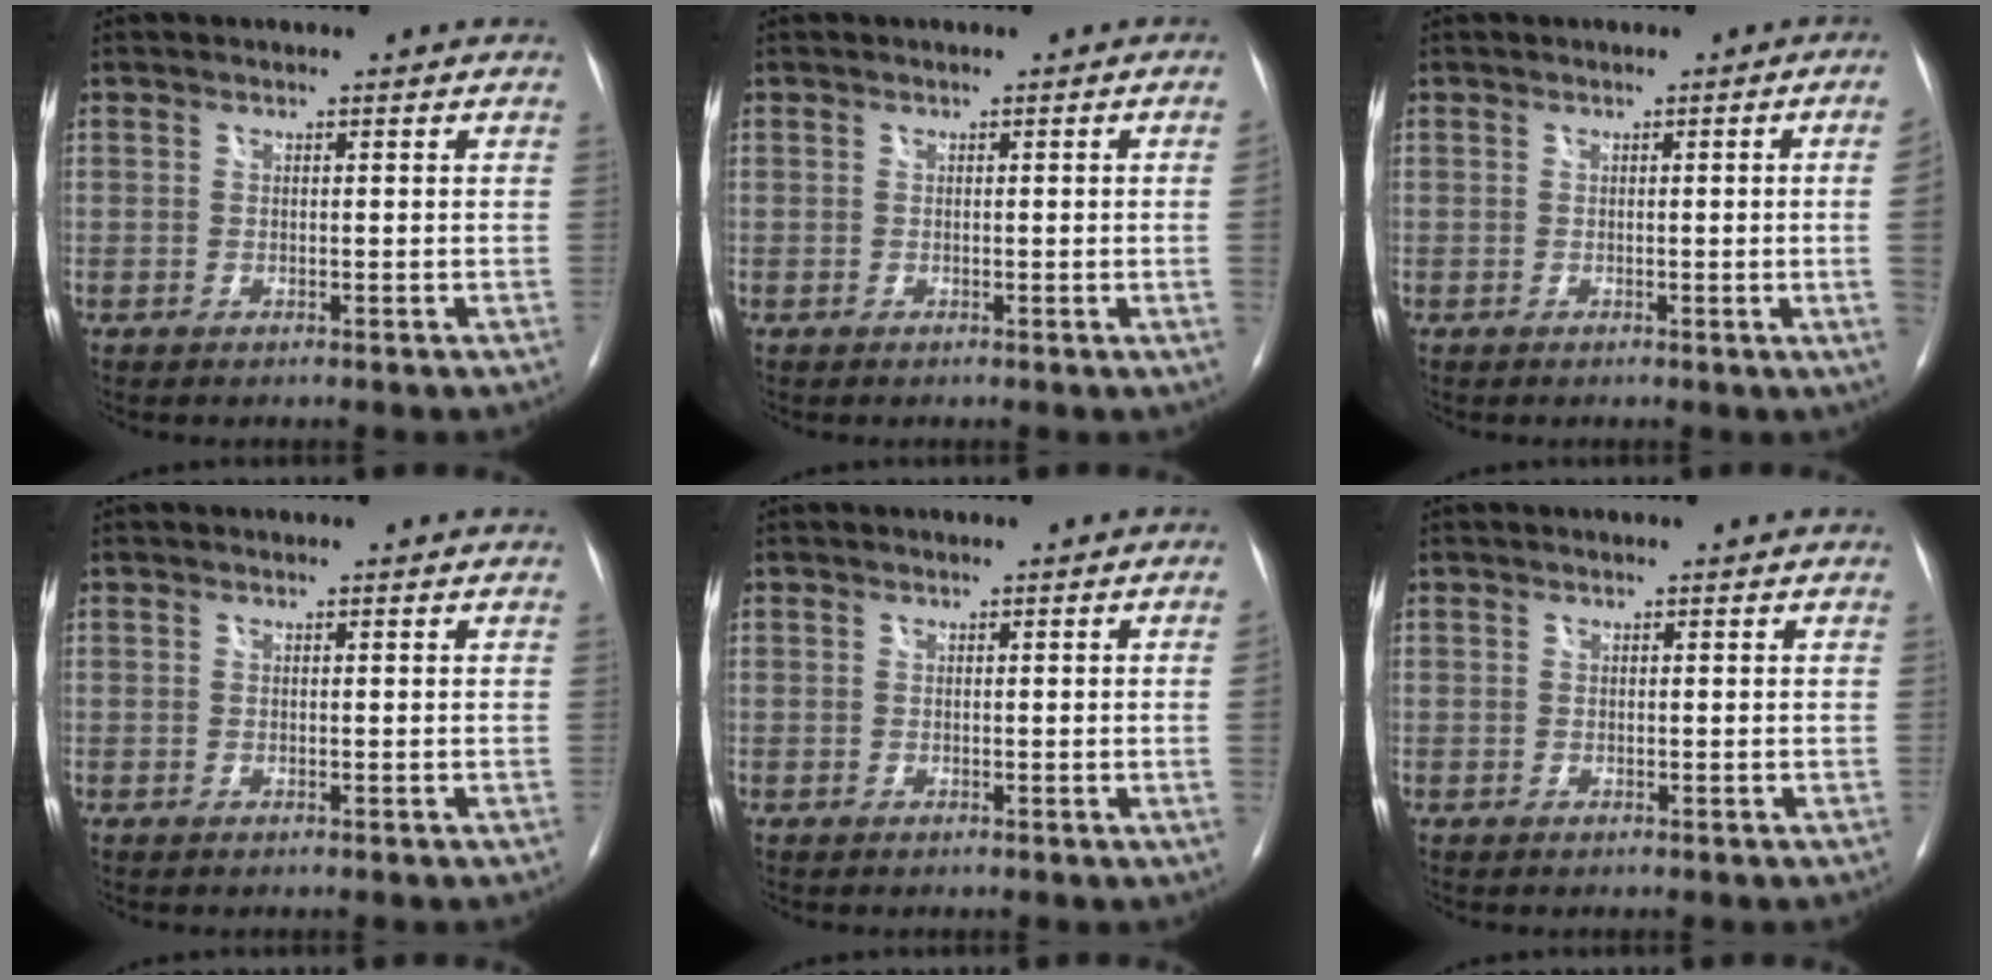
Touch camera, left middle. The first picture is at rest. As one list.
[{"total": 1.7, "force": [-0.2, -0.8, 1.5], "torque": [-0.017, -0.001, -0.002]}, {"total": 4.7, "force": [-0.3, -1.8, 4.3], "torque": [-0.047, -0.008, -0.004]}, {"total": 0.0}, {"total": 1.6, "force": [-0.2, -0.7, 1.4], "torque": [-0.016, -0.001, -0.002]}, {"total": 0.0}]